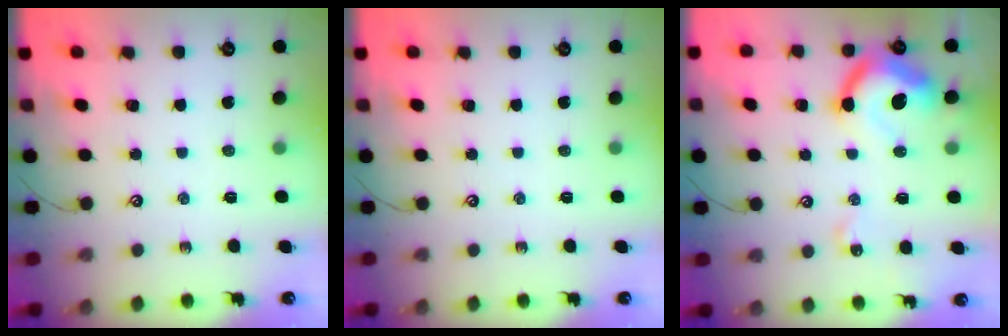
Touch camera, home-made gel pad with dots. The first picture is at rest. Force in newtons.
{"total": 0.0}
{"total": 14.1, "press": 14.0, "slide": 1.6}